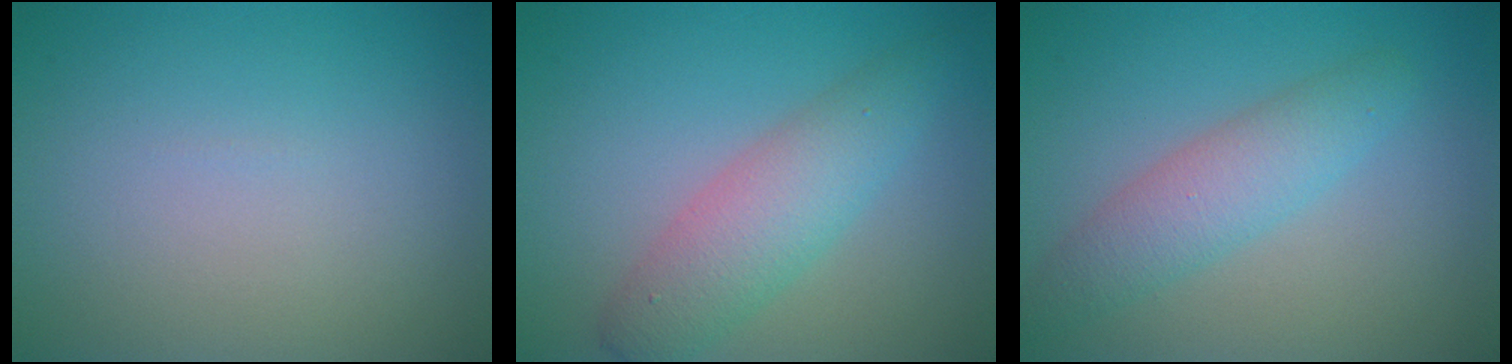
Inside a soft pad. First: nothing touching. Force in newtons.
{"total": 4.4, "press": 4.4, "slide": 0.1}
{"total": 3.5, "press": 3.5, "slide": 0.1}